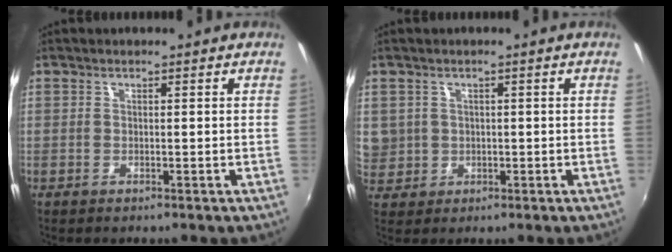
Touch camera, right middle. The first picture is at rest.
{"total": 6.7, "force": [0.3, 6.4, 1.8], "torque": [-0.055, 0.007, 0.016]}